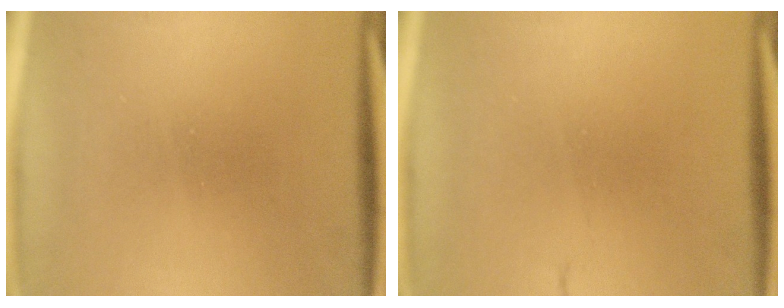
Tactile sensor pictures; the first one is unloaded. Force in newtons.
{"total": 1.6}